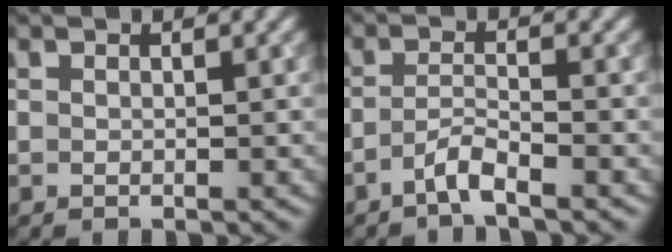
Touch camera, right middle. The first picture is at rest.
{"total": 2.2, "force": [-1.4, 0.3, 1.6], "torque": [-0.032, 0.003, -0.036]}